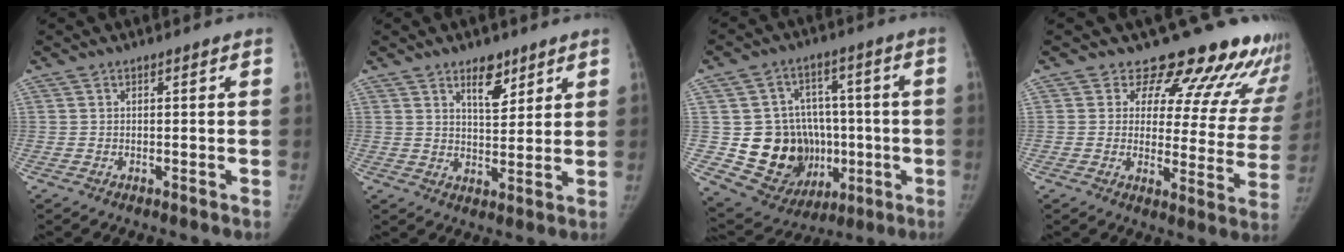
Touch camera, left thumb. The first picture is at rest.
{"total": 6.2, "force": [4.0, 3.0, 3.7], "torque": [-0.034, -0.028, 0.064]}
{"total": 18.4, "force": [-2.4, 15.6, 9.4], "torque": [-0.098, 0.023, -0.005]}
{"total": 17.9, "force": [15.2, 7.0, 6.4], "torque": [-0.019, -0.105, 0.167]}